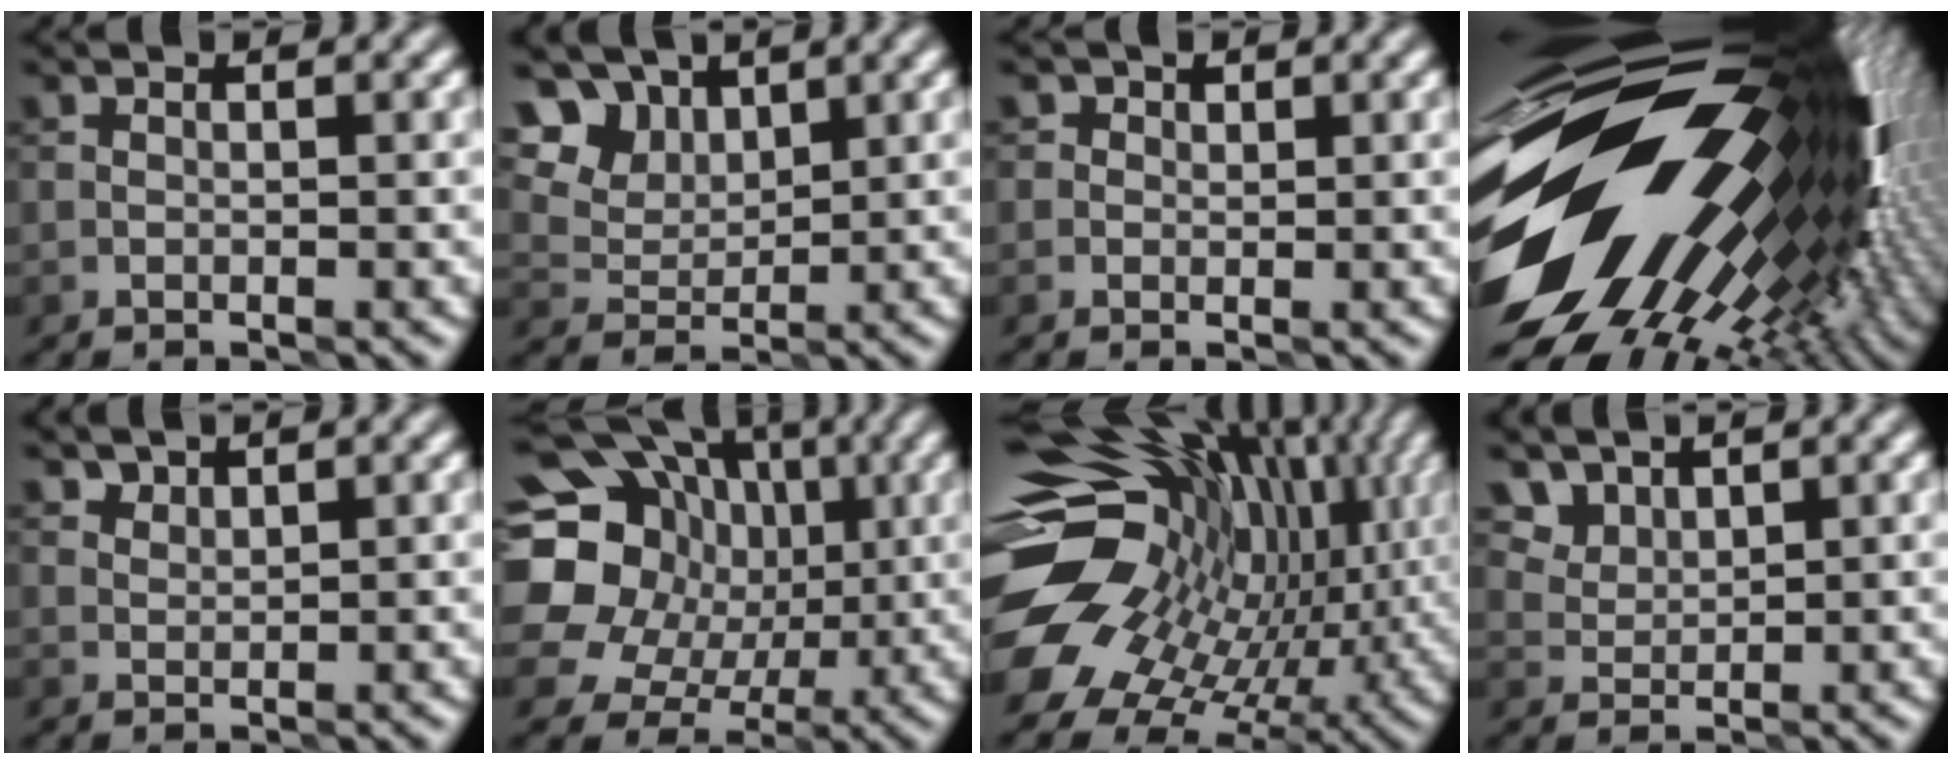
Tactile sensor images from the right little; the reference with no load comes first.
{"total": 10.8, "force": [6.1, 7.4, 5.0], "torque": [-0.124, 0.023, 0.104]}
{"total": 1.9, "force": [0.9, 1.6, 0.7], "torque": [0.001, 0.005, -0.003]}
{"total": 21.2, "force": [-0.8, 11.9, 17.5], "torque": [-0.281, 0.004, -0.039]}
{"total": 1.5, "force": [1.3, 0.6, 0.3], "torque": [-0.013, -0.009, 0.037]}
{"total": 18.9, "force": [1.9, 17.1, 7.7], "torque": [-0.197, 0.041, -0.002]}
{"total": 18.0, "force": [-0.3, 13.1, 12.4], "torque": [-0.215, -0.007, 0.015]}
{"total": 4.5, "force": [3.1, 2.8, 1.8], "torque": [-0.067, -0.001, 0.077]}